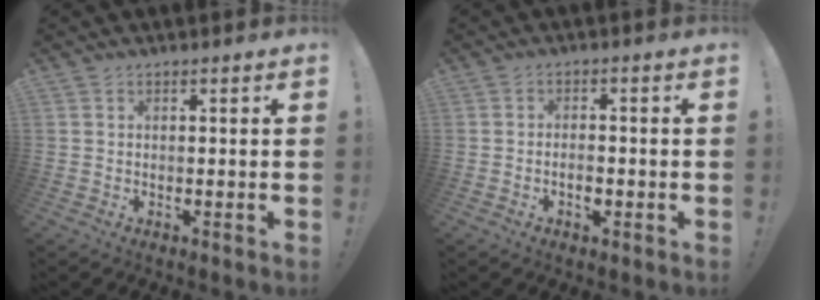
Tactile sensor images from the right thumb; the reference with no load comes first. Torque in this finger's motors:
{"motor_torque": [-0.05, 0.00, 0.10, 0.06, -0.07]}